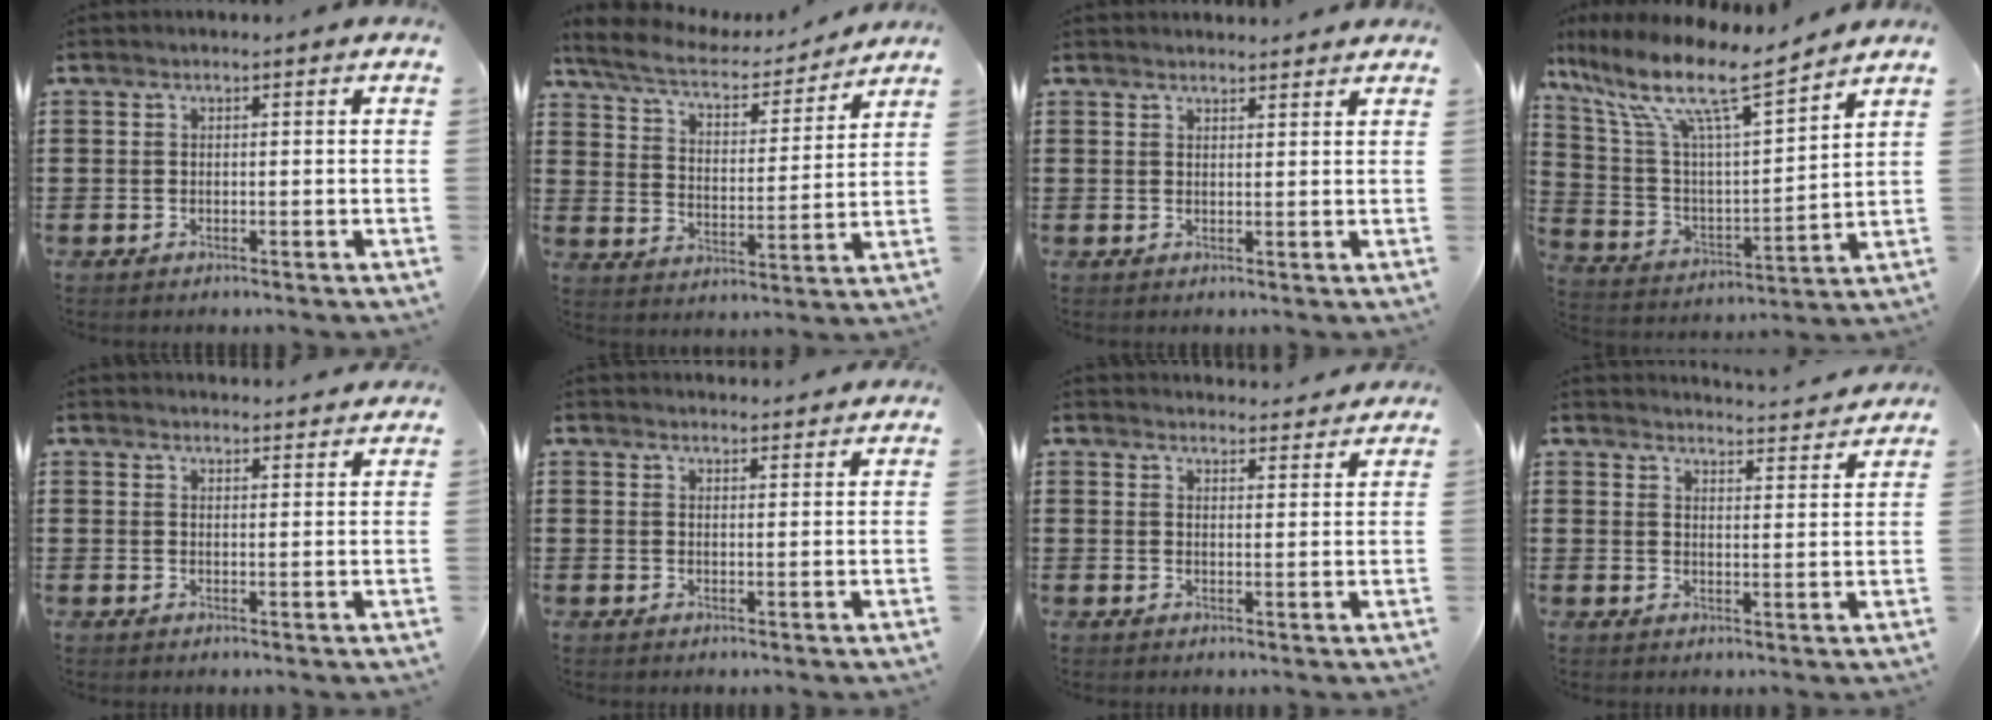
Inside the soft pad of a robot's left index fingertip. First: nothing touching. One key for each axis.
{"total": 6.7, "fx": 5.8, "fy": 1.5, "fz": 2.9, "tx": -0.083, "ty": -0.031, "tz": 0.098}
{"total": 1.8, "fx": 1.8, "fy": 0.2, "fz": 0.1, "tx": -0.004, "ty": 0.001, "tz": 0.035}
{"total": 12.4, "fx": 8.9, "fy": 1.8, "fz": 8.5, "tx": -0.201, "ty": -0.053, "tz": 0.145}
{"total": 2.4, "fx": 2.4, "fy": 0.0, "fz": 0.1, "tx": -0.009, "ty": -0.006, "tz": 0.048}
{"total": 2.4, "fx": 2.4, "fy": 0.1, "fz": 0.0, "tx": -0.005, "ty": -0.006, "tz": 0.047}
{"total": 3.2, "fx": 3.2, "fy": 0.1, "fz": 0.1, "tx": -0.004, "ty": -0.017, "tz": 0.059}
{"total": 3.7, "fx": 3.7, "fy": -0.4, "fz": 0.2, "tx": -0.010, "ty": -0.028, "tz": 0.062}